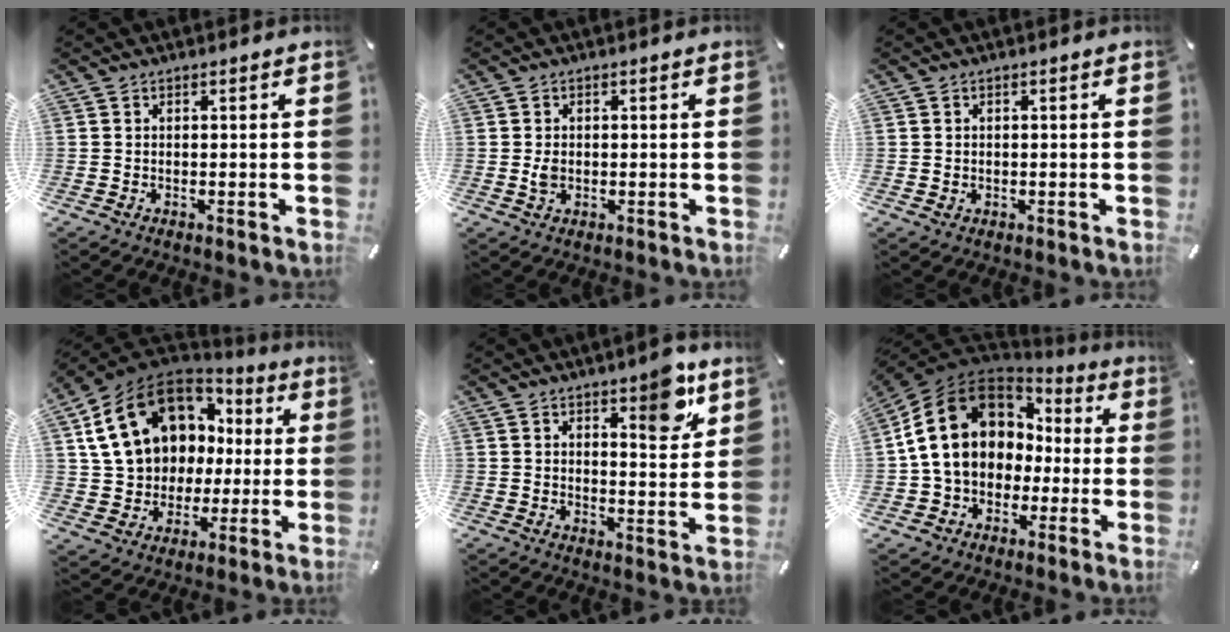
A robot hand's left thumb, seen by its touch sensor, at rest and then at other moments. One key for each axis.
{"total": 2.4, "fx": 0.0, "fy": 1.8, "fz": 1.6, "tx": -0.024, "ty": 0.000, "tz": -0.003}
{"total": 1.3, "fx": 0.1, "fy": 1.2, "fz": 0.3, "tx": -0.006, "ty": 0.007, "tz": 0.000}
{"total": 18.5, "fx": 6.6, "fy": 14.6, "fz": 9.2, "tx": -0.171, "ty": -0.029, "tz": 0.141}
{"total": 9.0, "fx": 5.6, "fy": 3.6, "fz": 6.1, "tx": -0.060, "ty": -0.034, "tz": 0.086}
{"total": 18.2, "fx": 1.5, "fy": 15.0, "fz": 10.2, "tx": -0.208, "ty": 0.016, "tz": 0.027}